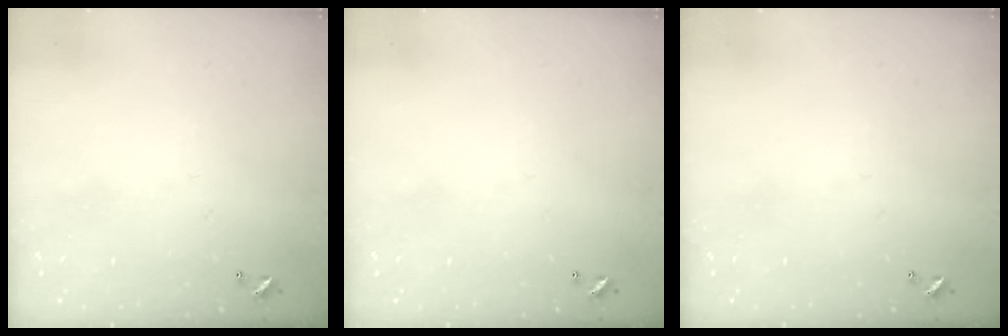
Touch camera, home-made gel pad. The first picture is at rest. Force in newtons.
{"total": 0.0}
{"total": 0.0}